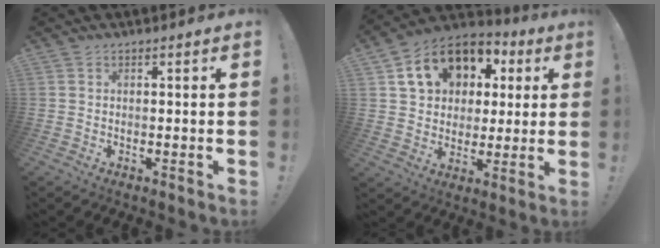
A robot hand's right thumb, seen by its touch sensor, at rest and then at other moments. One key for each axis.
{"total": 15.9, "fx": 6.2, "fy": 12.3, "fz": 8.0, "tx": -0.123, "ty": -0.015, "tz": 0.125}